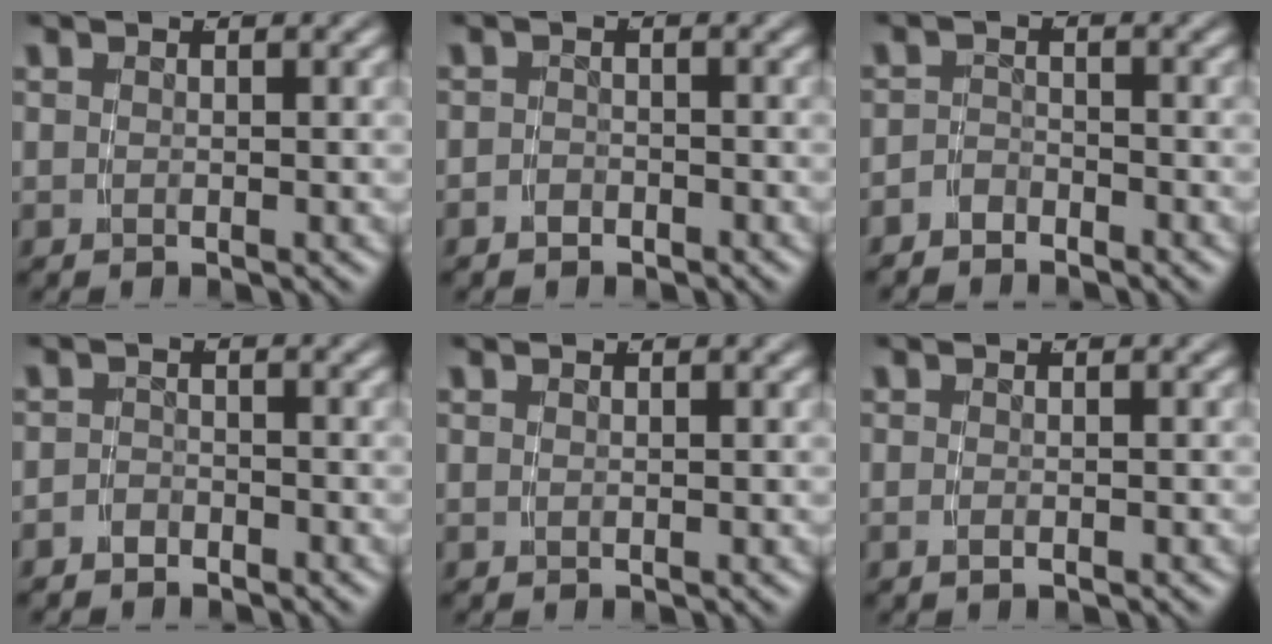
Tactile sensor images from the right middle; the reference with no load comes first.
{"total": 1.5, "force": [-1.4, 0.5, -0.1], "torque": [0.000, -0.009, -0.019]}
{"total": 2.4, "force": [-2.3, 0.7, 0.1], "torque": [-0.003, -0.012, -0.037]}
{"total": 2.1, "force": [-2.0, 0.7, -0.1], "torque": [0.003, -0.011, -0.031]}
{"total": 0.0}
{"total": 0.8, "force": [-0.7, -0.2, 0.4], "torque": [-0.012, -0.003, -0.008]}